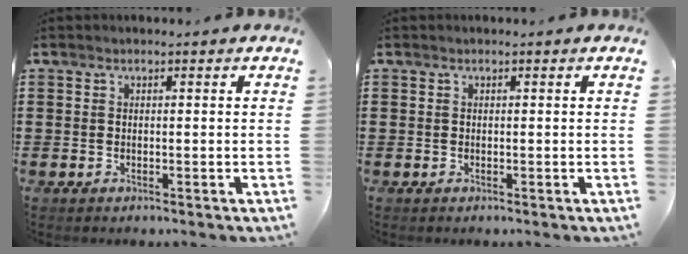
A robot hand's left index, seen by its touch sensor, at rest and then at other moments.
{"total": 0.0}